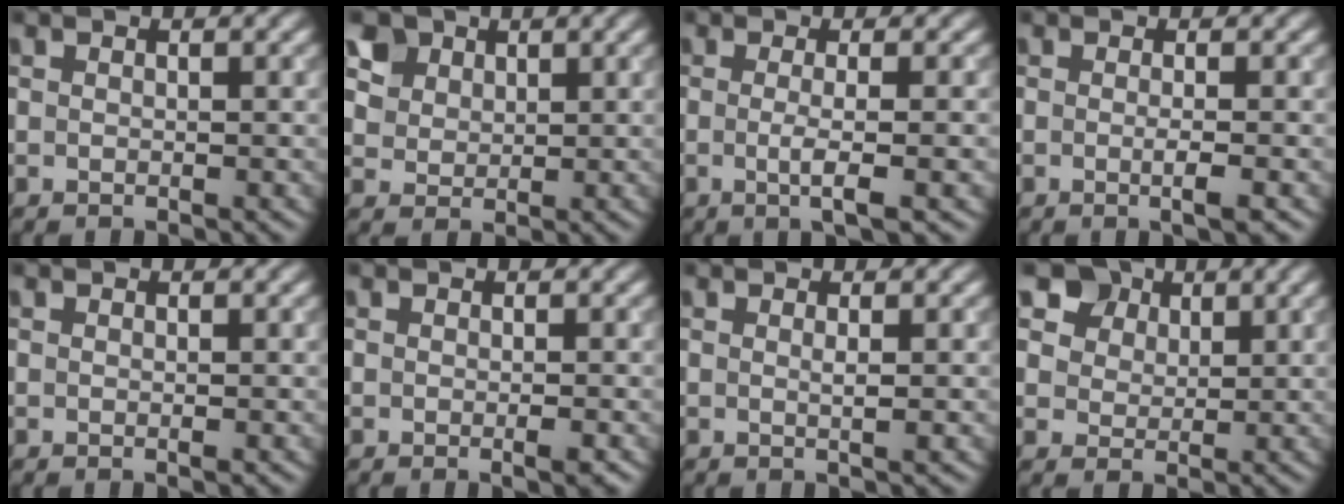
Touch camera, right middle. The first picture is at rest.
{"total": 5.4, "force": [3.3, 3.8, 2.1], "torque": [-0.068, -0.002, 0.064]}
{"total": 3.7, "force": [-0.5, 0.9, 3.6], "torque": [-0.053, -0.008, -0.010]}
{"total": 2.3, "force": [-0.3, 0.6, 2.2], "torque": [-0.026, -0.005, -0.010]}
{"total": 0.6, "force": [0.0, 0.1, 0.6], "torque": [-0.009, -0.001, -0.001]}
{"total": 1.3, "force": [-0.3, 0.2, 1.2], "torque": [-0.014, -0.002, -0.007]}
{"total": 1.3, "force": [0.2, 0.3, 1.3], "torque": [-0.016, 0.002, -0.002]}
{"total": 6.2, "force": [3.7, 4.4, 2.2], "torque": [-0.068, -0.004, 0.068]}